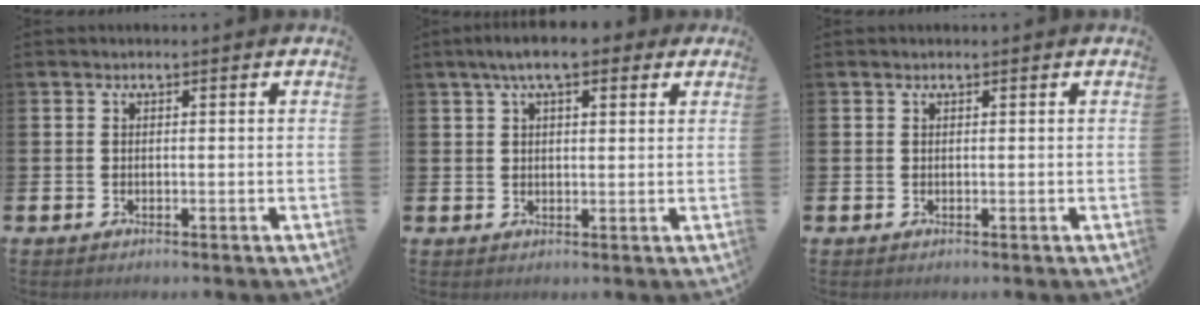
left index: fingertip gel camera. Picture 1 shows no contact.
{"total": 6.1, "force": [4.4, 2.1, 3.6], "torque": [-0.061, -0.004, 0.075]}
{"total": 0.0}